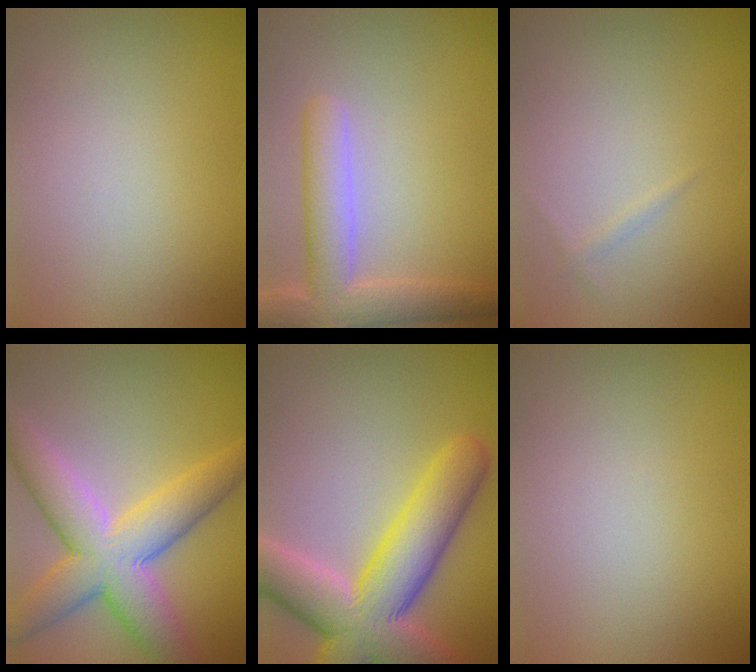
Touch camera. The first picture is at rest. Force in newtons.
{"total": 5.3, "press": 5.3, "slide": 0.4}
{"total": 0.5, "press": 0.5, "slide": 0.1}
{"total": 8.8, "press": 8.8, "slide": 0.3}
{"total": 10.9, "press": 10.9, "slide": 0.8}
{"total": 0.0}